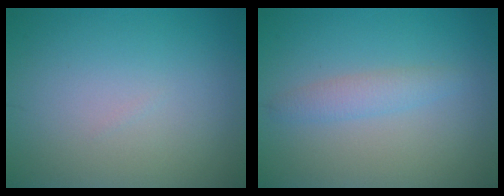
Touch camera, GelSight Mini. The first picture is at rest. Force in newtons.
{"total": 1.8, "press": 1.8, "slide": 0.1}